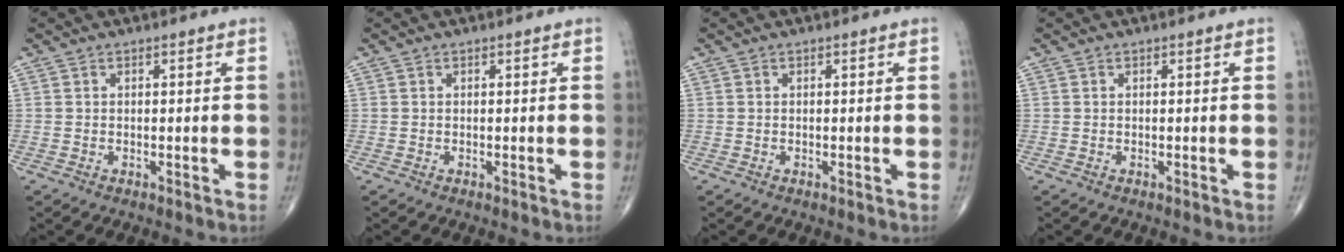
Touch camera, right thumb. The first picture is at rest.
{"total": 0.0}
{"total": 0.0}
{"total": 0.0}